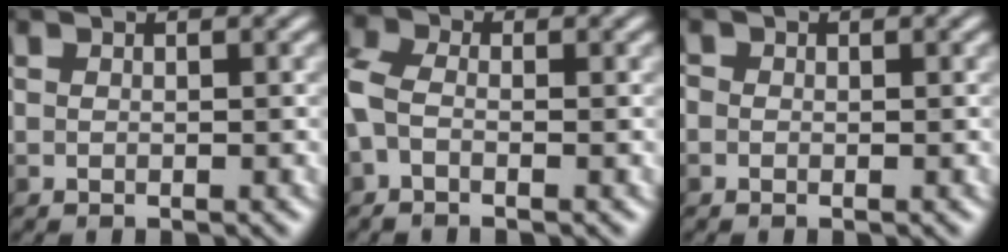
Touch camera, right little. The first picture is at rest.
{"total": 5.2, "force": [-0.6, 3.5, 3.8], "torque": [-0.100, 0.007, -0.022]}
{"total": 0.8, "force": [-0.3, 0.7, 0.2], "torque": [-0.005, -0.001, -0.009]}